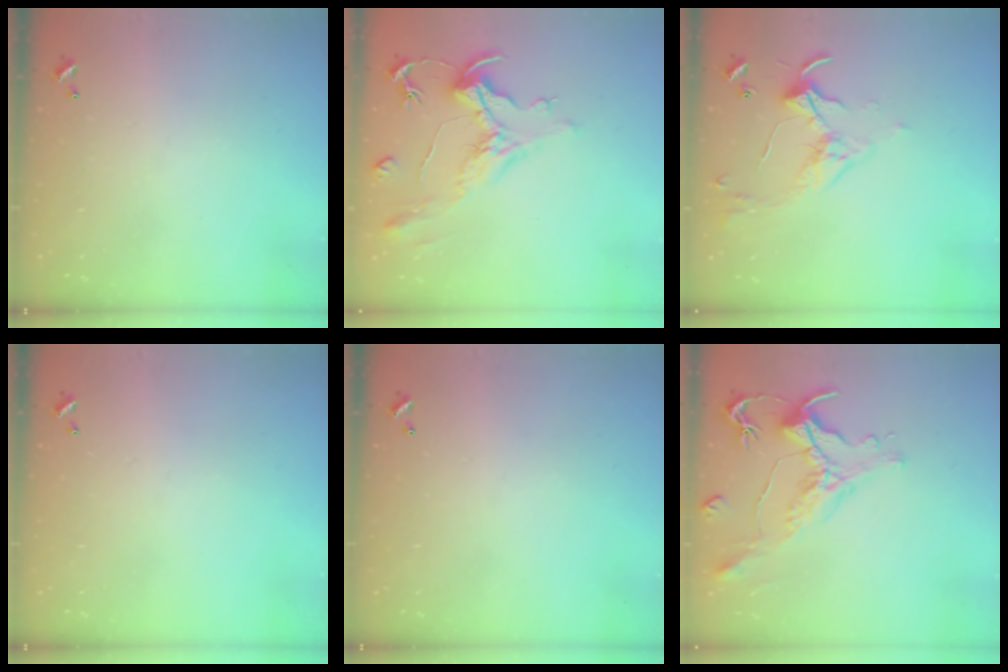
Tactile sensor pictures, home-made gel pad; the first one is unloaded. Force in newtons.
{"total": 2.2, "press": 1.7, "slide": 1.3}
{"total": 3.3, "press": 3.2, "slide": 0.6}
{"total": 0.0}
{"total": 0.0}
{"total": 1.7, "press": 1.1, "slide": 1.2}